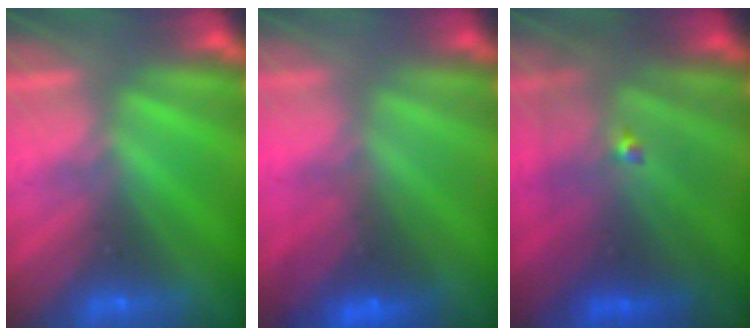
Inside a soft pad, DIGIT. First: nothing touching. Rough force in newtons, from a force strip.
{"total": 2.8}
{"total": 4.5}